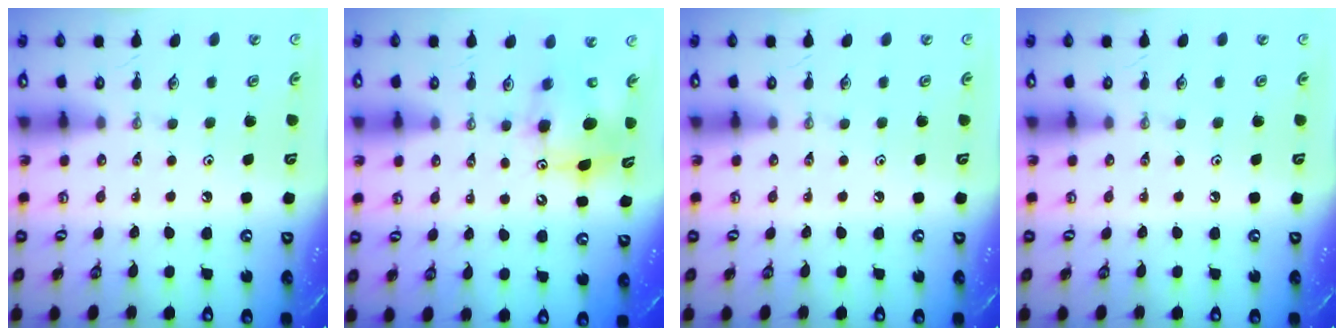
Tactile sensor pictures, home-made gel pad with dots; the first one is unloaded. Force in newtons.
{"total": 7.9, "press": 7.7, "slide": 1.9}
{"total": 0.0}
{"total": 0.0}